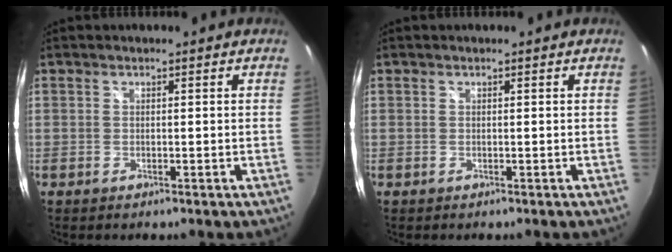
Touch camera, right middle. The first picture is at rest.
{"total": 0.0}